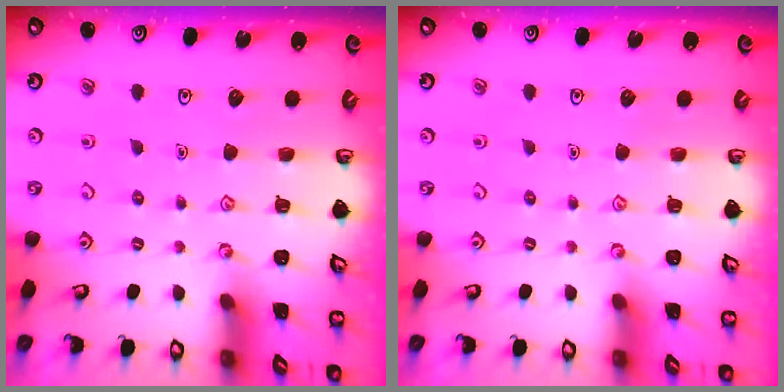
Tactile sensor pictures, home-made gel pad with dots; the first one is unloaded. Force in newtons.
{"total": 0.0}